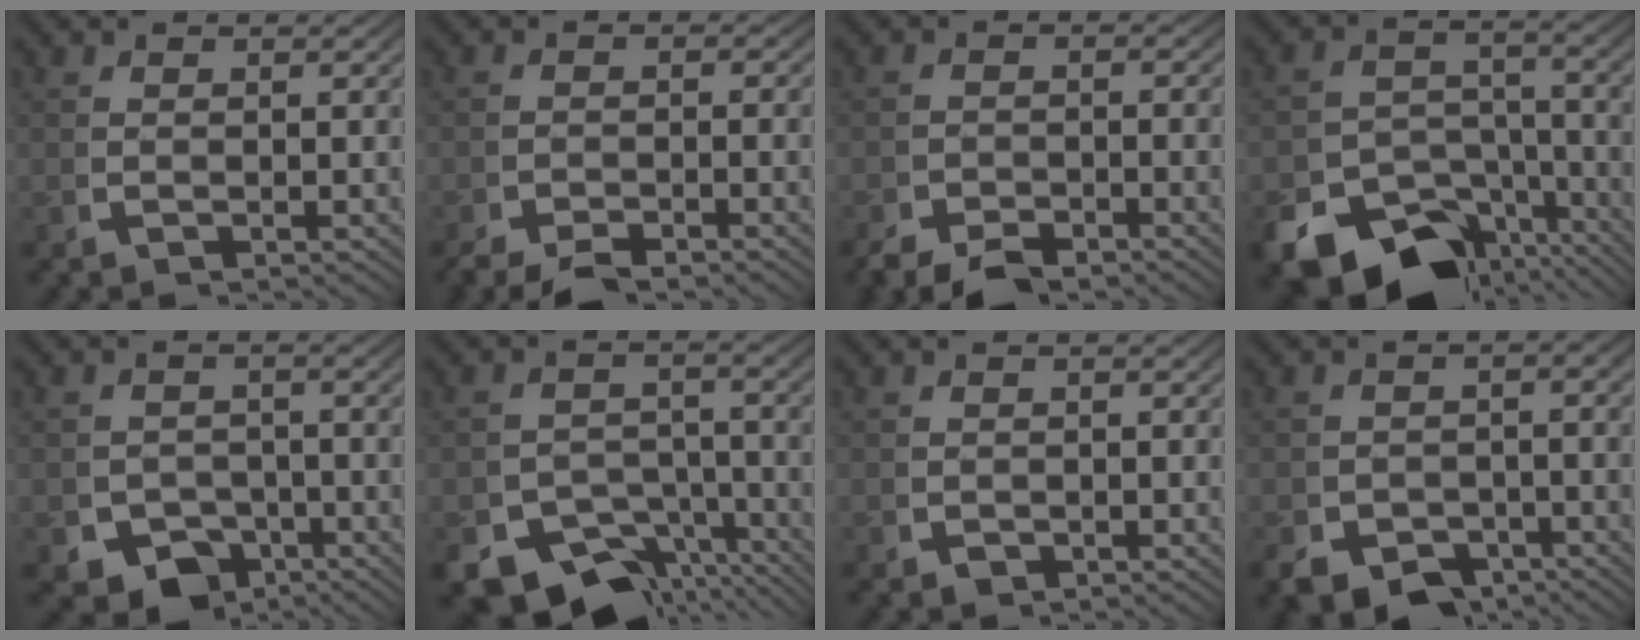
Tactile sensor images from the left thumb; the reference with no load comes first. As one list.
[{"total": 2.9, "force": [-2.6, 1.1, 0.7], "torque": [-0.004, -0.018, -0.047]}, {"total": 3.3, "force": [-2.9, 1.2, 0.8], "torque": [-0.002, -0.018, -0.052]}, {"total": 14.1, "force": [-8.7, 8.7, 6.9], "torque": [-0.115, -0.053, -0.129]}, {"total": 8.4, "force": [-5.2, 5.9, 2.9], "torque": [-0.048, -0.044, -0.075]}, {"total": 11.6, "force": [-7.9, 7.0, 4.7], "torque": [-0.078, -0.050, -0.121]}, {"total": 0.9, "force": [-0.5, 0.7, 0.2], "torque": [-0.007, -0.008, -0.007]}, {"total": 7.4, "force": [-5.2, 4.5, 2.8], "torque": [-0.037, -0.036, -0.077]}]